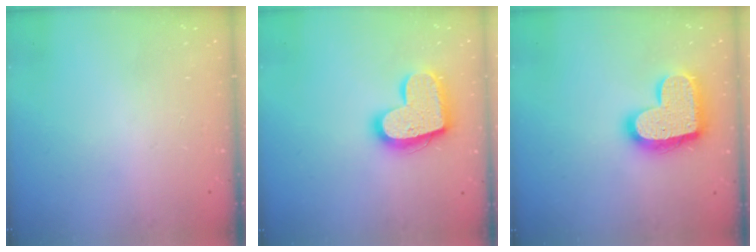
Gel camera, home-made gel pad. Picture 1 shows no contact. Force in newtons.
{"total": 17.3, "press": 17.3, "slide": 1.1}
{"total": 18.1, "press": 18.1, "slide": 1.1}